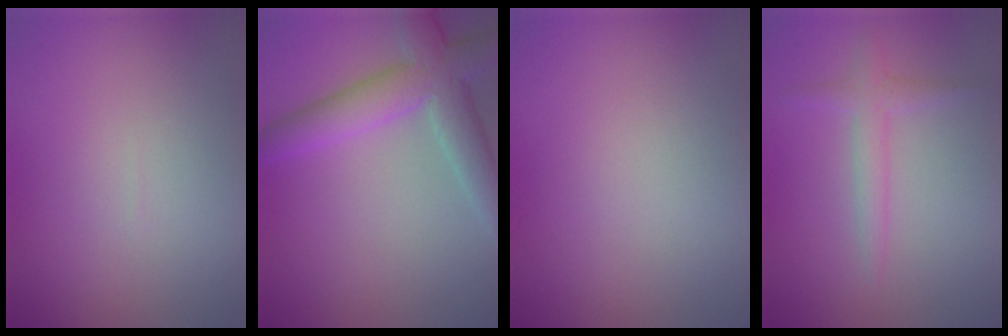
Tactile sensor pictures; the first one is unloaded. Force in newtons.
{"total": 5.6, "press": 5.6, "slide": 0.6}
{"total": 0.0}
{"total": 1.8, "press": 1.8, "slide": 0.0}